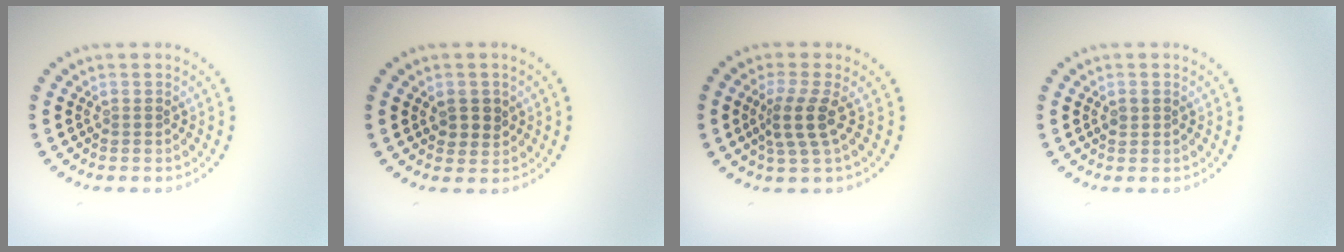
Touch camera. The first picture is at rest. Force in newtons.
{"total": 2.0, "press": 1.9, "slide": 0.5}
{"total": 3.0, "press": 2.3, "slide": 2.0}
{"total": 0.9, "press": 0.9, "slide": 0.2}